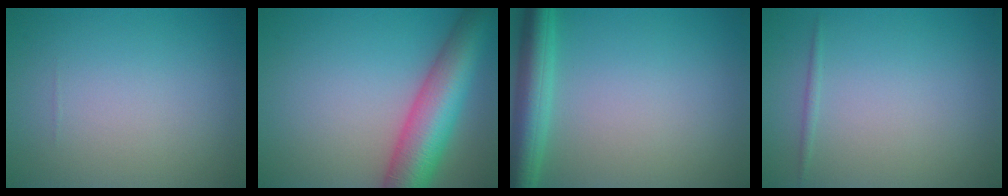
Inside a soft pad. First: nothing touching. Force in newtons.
{"total": 9.5, "press": 9.5, "slide": 0.3}
{"total": 4.5, "press": 4.5, "slide": 0.3}
{"total": 0.6, "press": 0.6, "slide": 0.0}